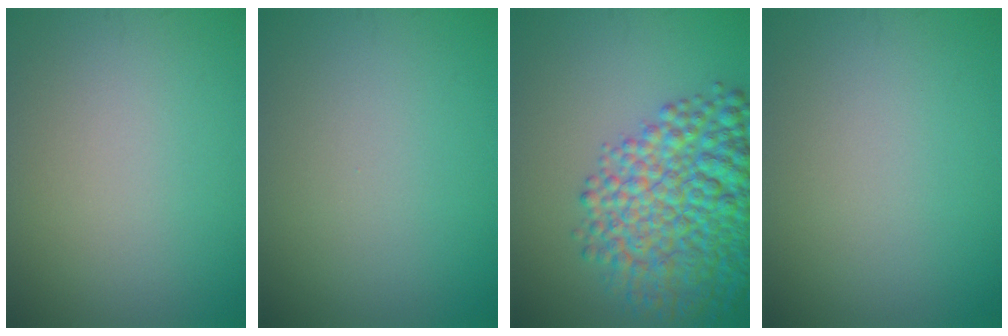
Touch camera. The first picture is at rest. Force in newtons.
{"total": 0.0}
{"total": 10.2, "press": 10.2, "slide": 0.4}
{"total": 0.0}